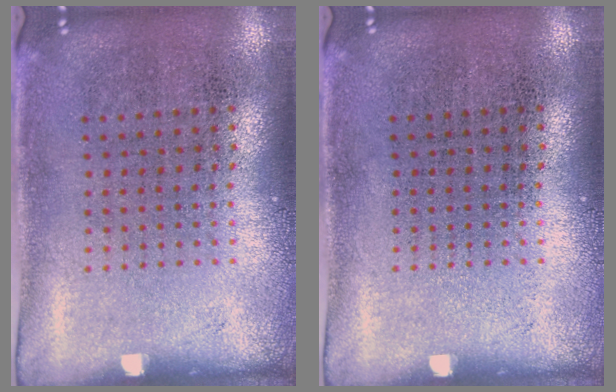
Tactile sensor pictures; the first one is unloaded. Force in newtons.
{"total": 0.0}